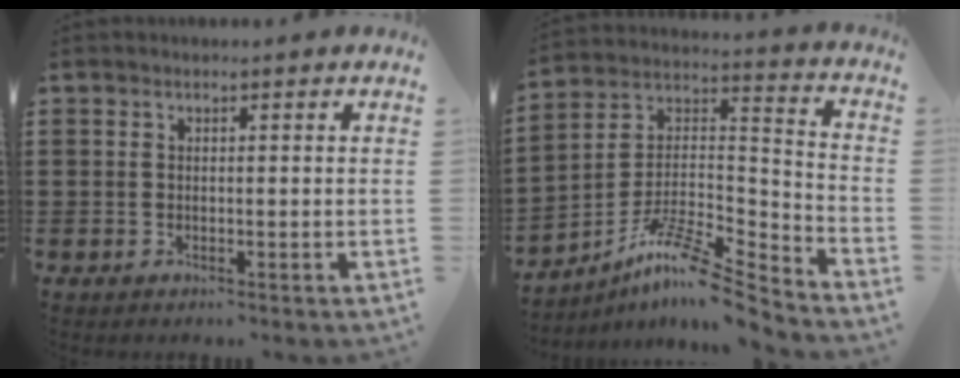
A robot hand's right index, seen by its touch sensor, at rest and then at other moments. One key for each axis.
{"total": 10.0, "fx": -8.2, "fy": 1.4, "fz": 5.5, "tx": -0.107, "ty": 0.006, "tz": -0.165}